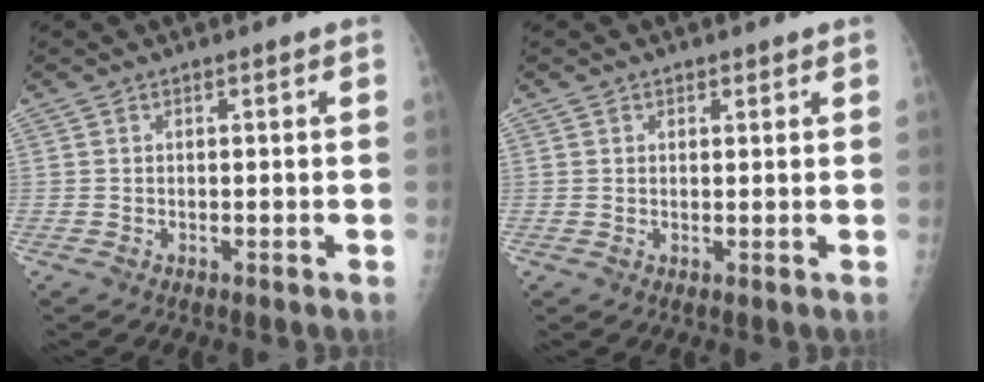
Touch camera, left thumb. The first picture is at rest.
{"total": 1.5, "force": [0.9, 1.2, -0.1], "torque": [0.023, -0.003, 0.005]}